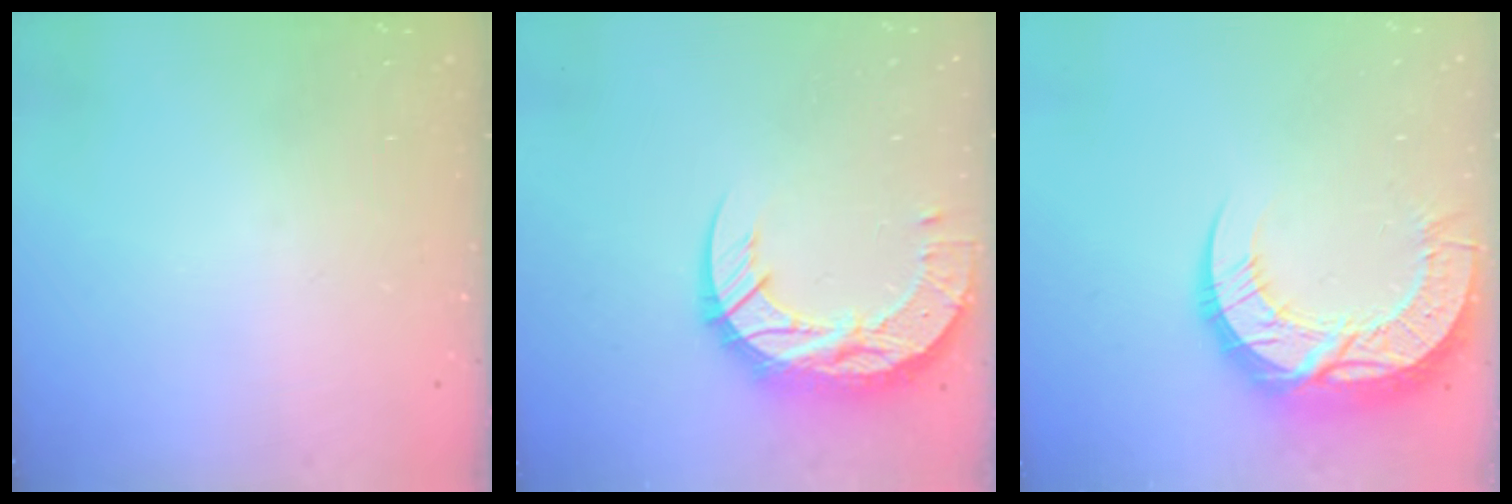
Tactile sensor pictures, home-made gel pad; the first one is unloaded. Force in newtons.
{"total": 14.5, "press": 14.5, "slide": 1.3}
{"total": 16.5, "press": 16.5, "slide": 1.2}